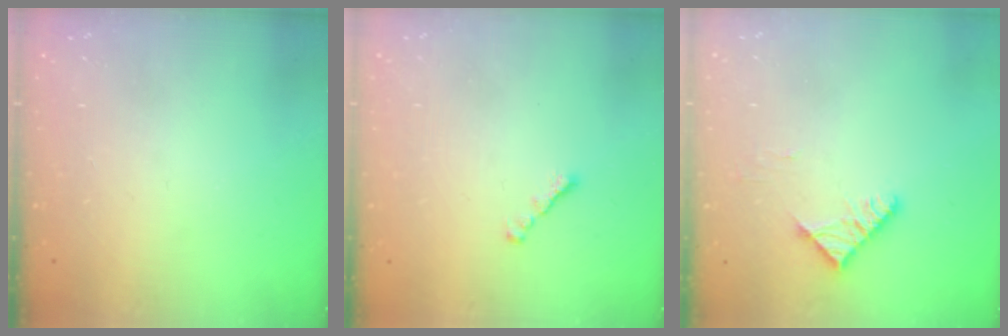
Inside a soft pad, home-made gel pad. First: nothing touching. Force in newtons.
{"total": 1.3, "press": 1.2, "slide": 0.5}
{"total": 4.5, "press": 4.4, "slide": 0.8}